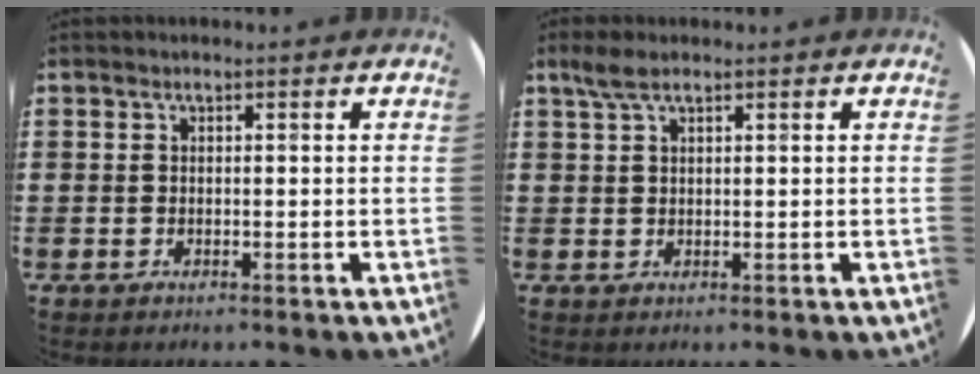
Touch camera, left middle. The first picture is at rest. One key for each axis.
{"total": 2.2, "fx": 1.6, "fy": 0.6, "fz": 1.3, "tx": -0.028, "ty": 0.006, "tz": 0.028}